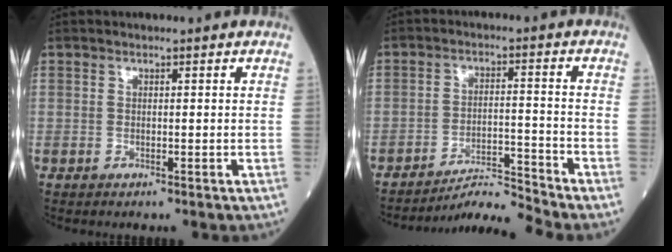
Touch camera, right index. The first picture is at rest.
{"total": 6.7, "force": [-6.0, -2.9, -0.4], "torque": [-0.004, -0.001, -0.106]}